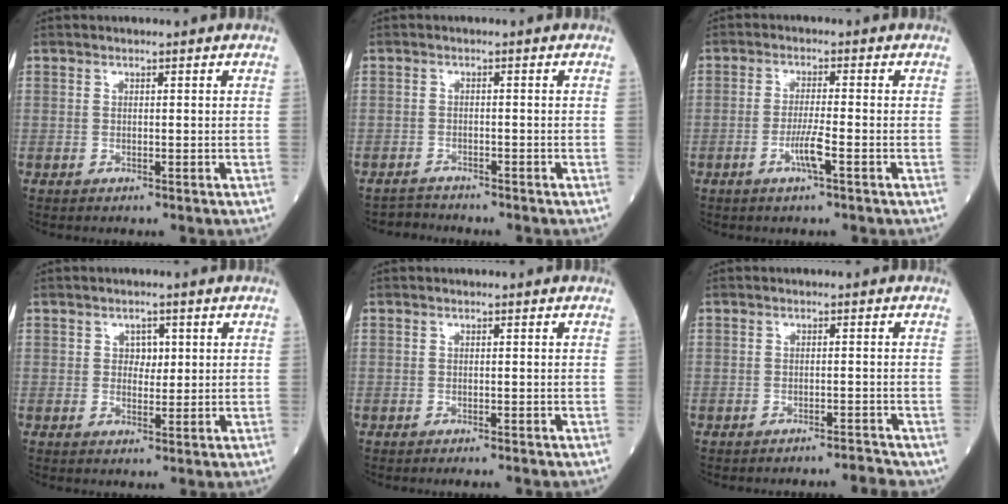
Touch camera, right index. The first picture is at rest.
{"total": 2.1, "force": [-2.0, 0.1, -0.8], "torque": [0.014, -0.010, -0.036]}
{"total": 3.8, "force": [-1.6, -0.2, 3.4], "torque": [-0.067, -0.005, -0.034]}
{"total": 2.3, "force": [0.6, 1.6, 1.5], "torque": [-0.016, 0.000, 0.007]}
{"total": 2.0, "force": [-1.7, 0.1, 0.9], "torque": [-0.013, -0.003, -0.022]}
{"total": 2.6, "force": [-2.6, -0.2, 0.1], "torque": [0.007, -0.006, -0.034]}